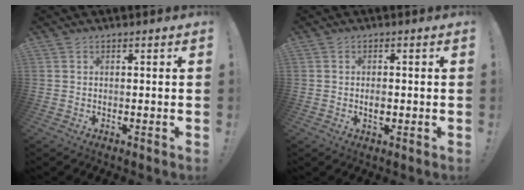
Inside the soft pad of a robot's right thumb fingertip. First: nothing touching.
{"total": 2.4, "force": [-0.5, 1.3, 1.9], "torque": [-0.019, -0.003, -0.010]}